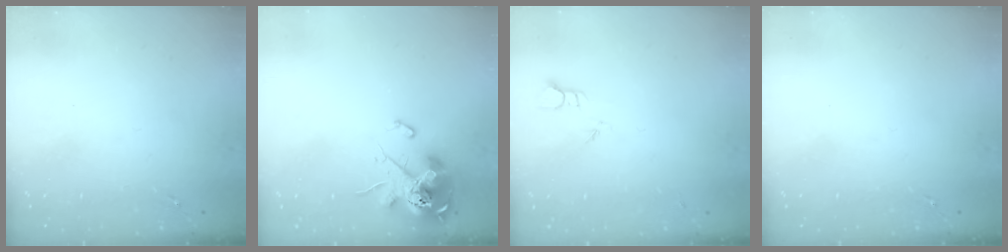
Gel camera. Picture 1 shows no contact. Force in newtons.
{"total": 14.0, "press": 13.9, "slide": 1.5}
{"total": 2.4, "press": 2.4, "slide": 0.2}
{"total": 0.0}